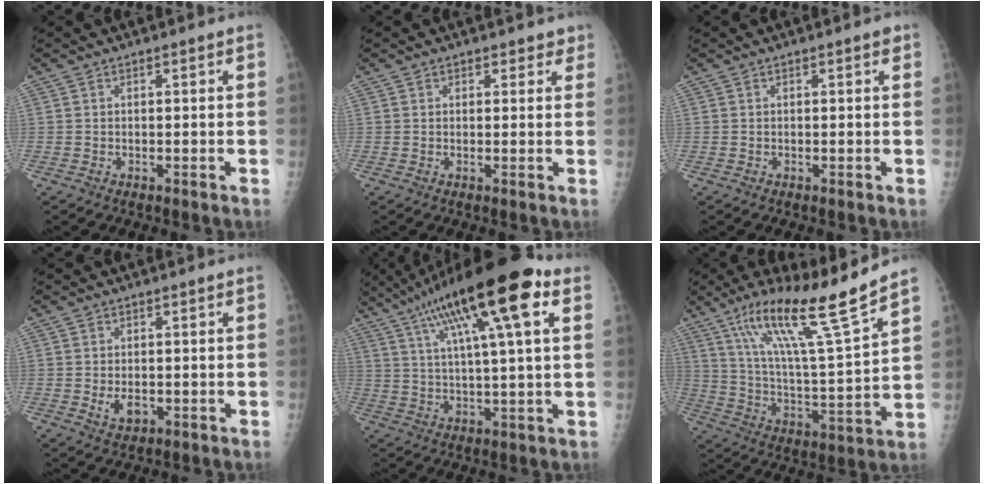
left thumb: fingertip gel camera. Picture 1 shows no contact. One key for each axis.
{"total": 2.1, "fx": 1.5, "fy": 1.5, "fz": 0.2, "tx": 0.026, "ty": -0.005, "tz": 0.012}
{"total": 0.7, "fx": 0.3, "fy": 0.2, "fz": 0.5, "tx": -0.006, "ty": 0.001, "tz": 0.002}
{"total": 3.0, "fx": -0.5, "fy": 2.1, "fz": 2.2, "tx": -0.030, "ty": -0.003, "tz": 0.000}
{"total": 20.9, "fx": 10.1, "fy": 4.0, "fz": 17.9, "tx": -0.299, "ty": 0.007, "tz": 0.165}
{"total": 19.6, "fx": 13.4, "fy": 0.5, "fz": 14.3, "tx": -0.226, "ty": -0.066, "tz": 0.234}